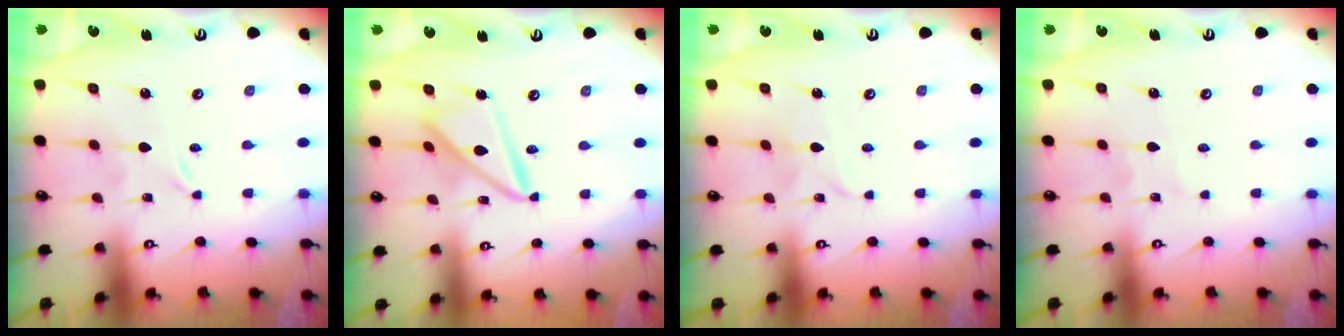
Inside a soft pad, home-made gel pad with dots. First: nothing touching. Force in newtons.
{"total": 13.0, "press": 12.9, "slide": 1.2}
{"total": 2.5, "press": 2.5, "slide": 0.2}
{"total": 2.2, "press": 2.1, "slide": 0.3}